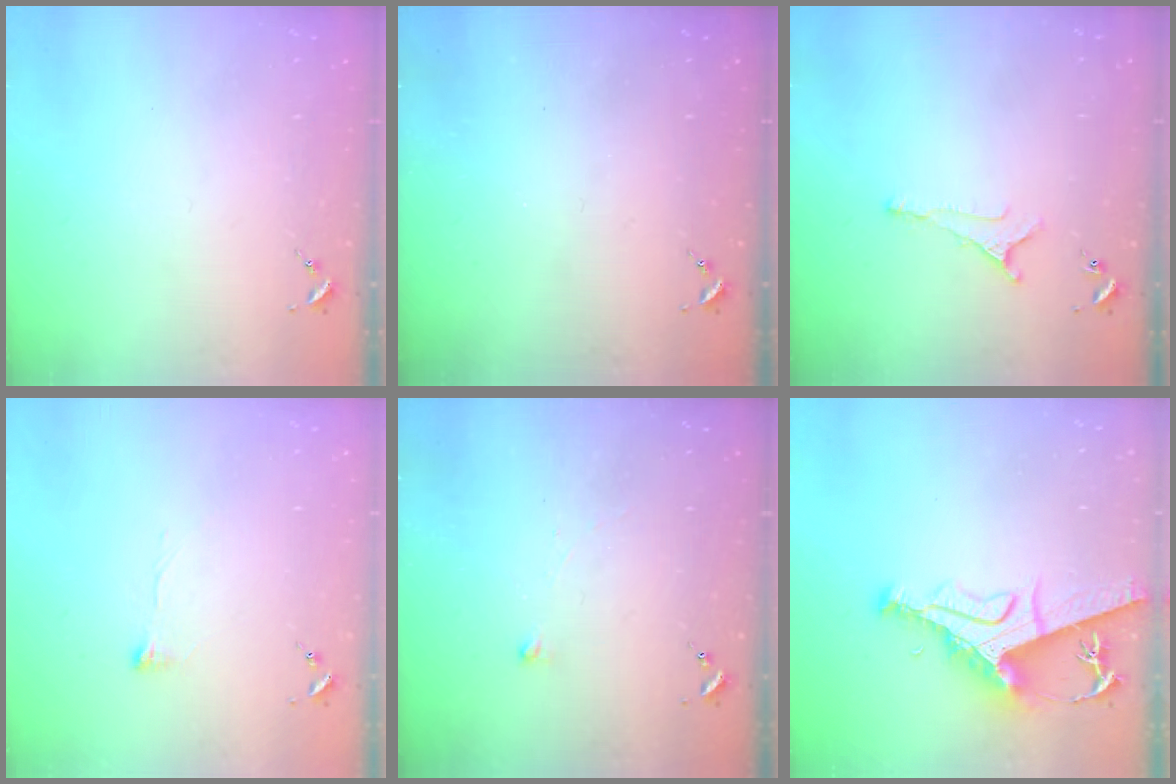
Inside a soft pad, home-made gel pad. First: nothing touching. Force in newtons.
{"total": 0.0}
{"total": 5.0, "press": 5.0, "slide": 0.8}
{"total": 5.5, "press": 5.5, "slide": 0.2}
{"total": 2.6, "press": 2.6, "slide": 0.6}
{"total": 11.9, "press": 11.9, "slide": 1.1}